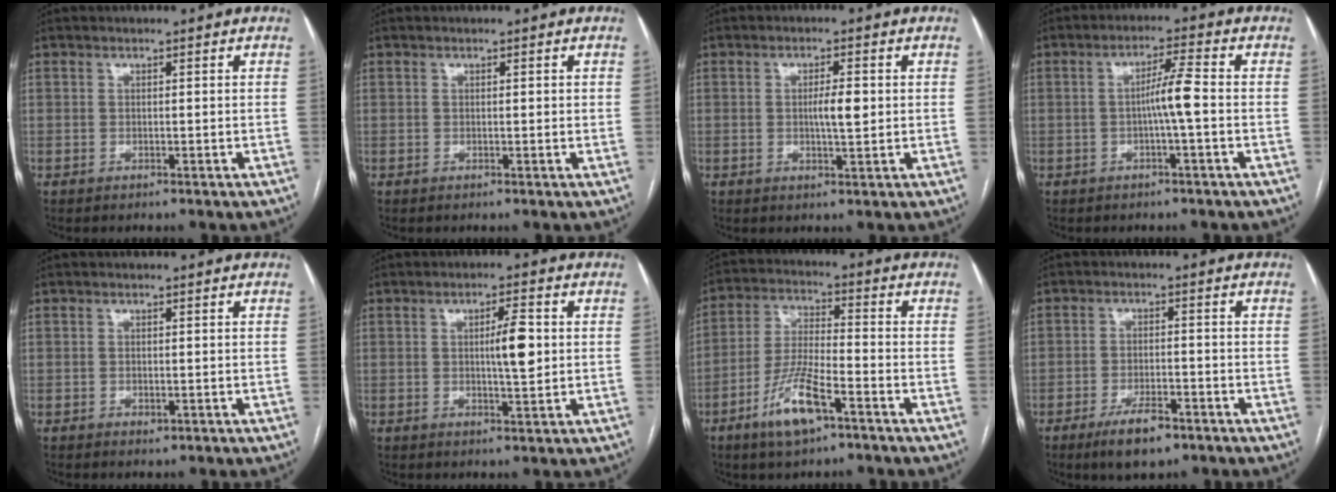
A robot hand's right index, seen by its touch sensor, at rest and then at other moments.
{"total": 0.6, "force": [0.2, 0.1, 0.6], "torque": [-0.009, 0.001, 0.002]}
{"total": 3.8, "force": [0.3, 0.7, 3.7], "torque": [-0.062, 0.000, 0.004]}
{"total": 4.8, "force": [-0.7, -0.3, 4.7], "torque": [-0.082, 0.008, -0.013]}
{"total": 0.9, "force": [-0.3, 0.6, 0.5], "torque": [-0.006, 0.000, -0.003]}
{"total": 5.3, "force": [0.6, 0.8, 5.2], "torque": [-0.083, 0.004, 0.009]}
{"total": 9.9, "force": [-5.5, 2.1, 8.0], "torque": [-0.164, -0.007, -0.103]}
{"total": 6.3, "force": [-4.1, 2.1, 4.3], "torque": [-0.077, -0.004, -0.064]}